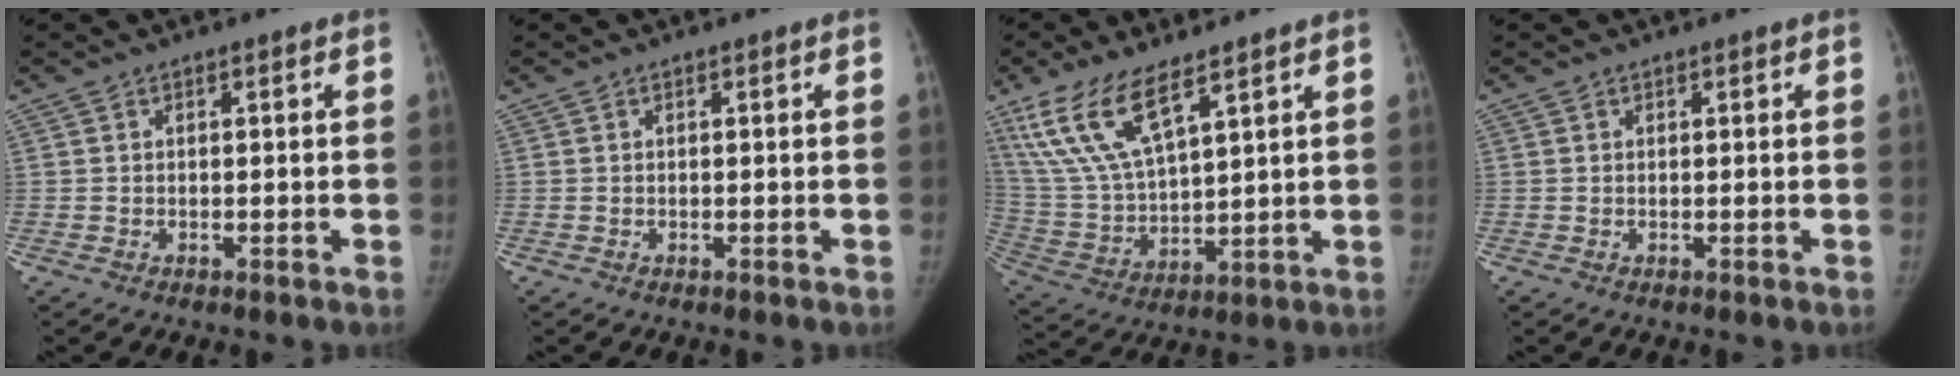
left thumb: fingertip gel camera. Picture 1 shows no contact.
{"total": 0.0}
{"total": 14.4, "force": [8.9, 5.1, 10.1], "torque": [-0.203, -0.030, 0.188]}
{"total": 0.0}